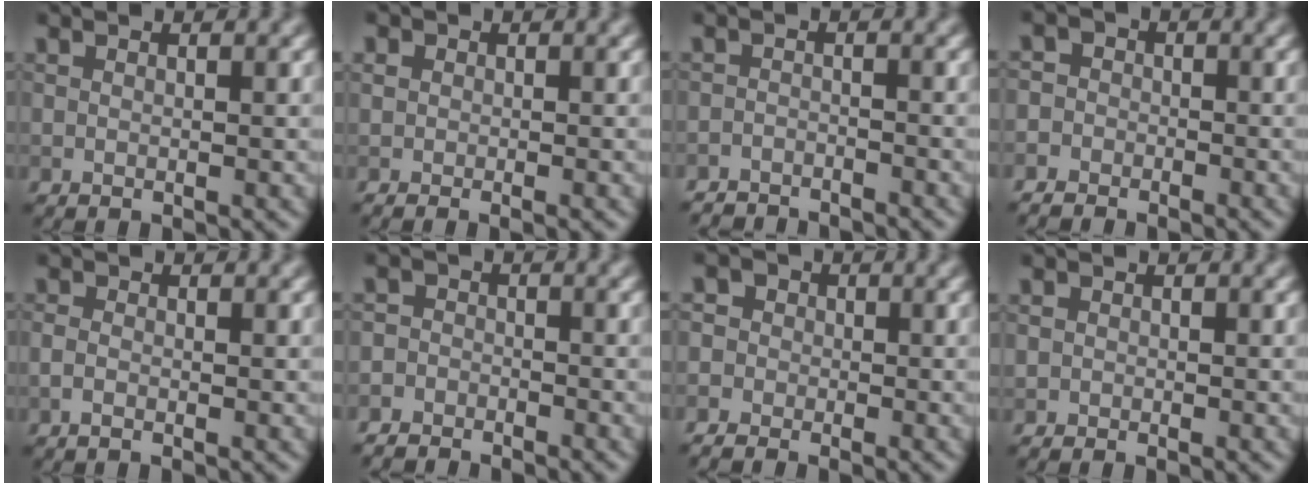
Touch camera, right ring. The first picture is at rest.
{"total": 1.3, "force": [-0.7, 1.0, 0.6], "torque": [-0.001, -0.002, -0.011]}
{"total": 3.4, "force": [-3.3, 0.5, 0.2], "torque": [0.000, -0.004, -0.063]}
{"total": 4.2, "force": [-3.0, 2.8, 0.9], "torque": [-0.002, 0.005, -0.057]}
{"total": 0.9, "force": [-0.6, 0.4, 0.6], "torque": [-0.014, 0.004, -0.016]}
{"total": 3.9, "force": [-3.4, 1.9, 0.6], "torque": [0.007, -0.002, -0.064]}
{"total": 3.7, "force": [-2.1, 2.8, 1.2], "torque": [-0.012, 0.016, -0.042]}
{"total": 1.0, "force": [-0.7, 0.7, 0.0], "torque": [0.008, 0.002, -0.012]}